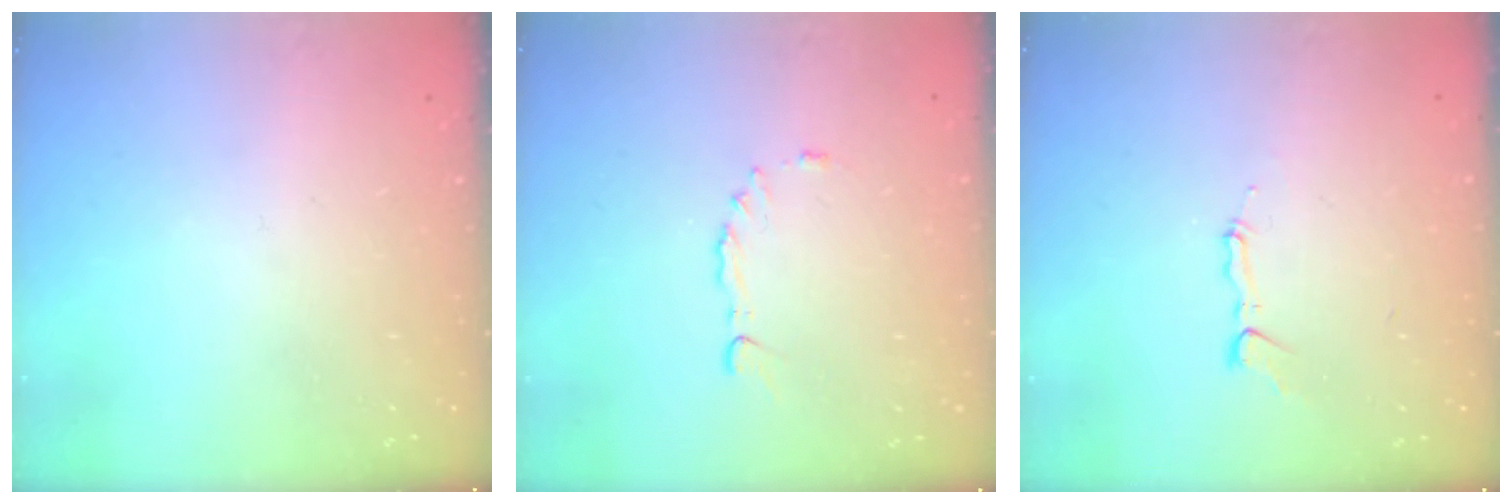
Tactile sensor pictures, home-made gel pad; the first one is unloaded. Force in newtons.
{"total": 4.8, "press": 4.7, "slide": 0.7}
{"total": 3.5, "press": 3.5, "slide": 0.2}